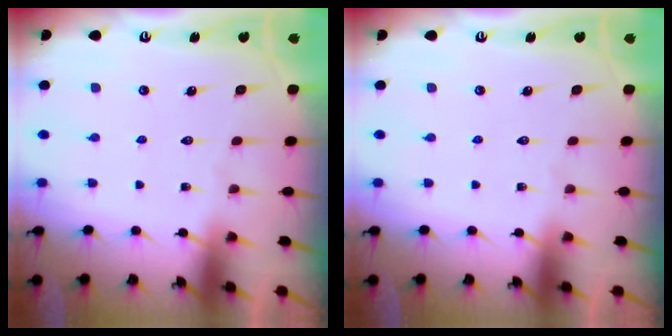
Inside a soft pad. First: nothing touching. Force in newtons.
{"total": 0.0}